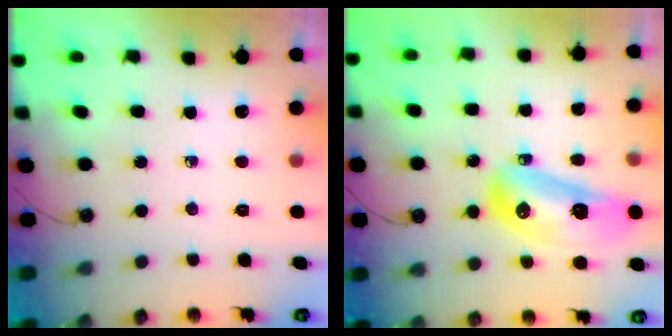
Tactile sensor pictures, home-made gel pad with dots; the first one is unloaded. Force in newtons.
{"total": 15.2, "press": 15.1, "slide": 2.0}